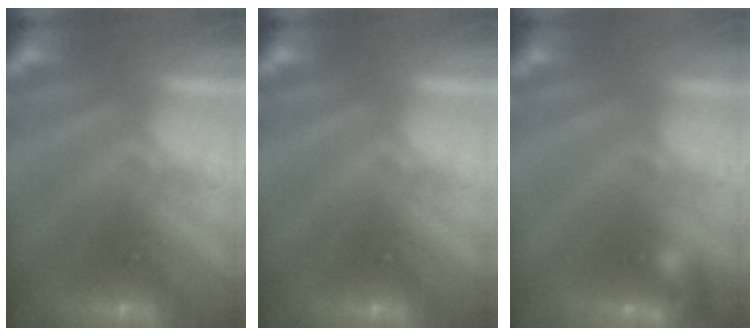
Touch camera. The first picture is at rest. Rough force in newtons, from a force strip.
{"total": 0.0}
{"total": 3.0}